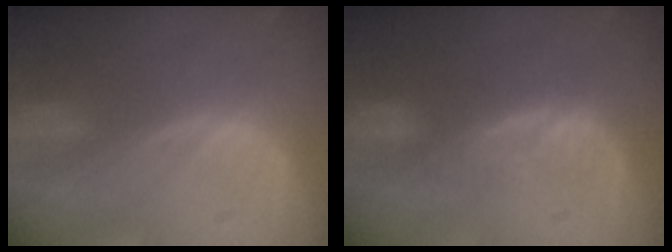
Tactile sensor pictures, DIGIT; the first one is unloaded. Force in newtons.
{"total": 4.1, "press": 3.7, "slide": 1.8}